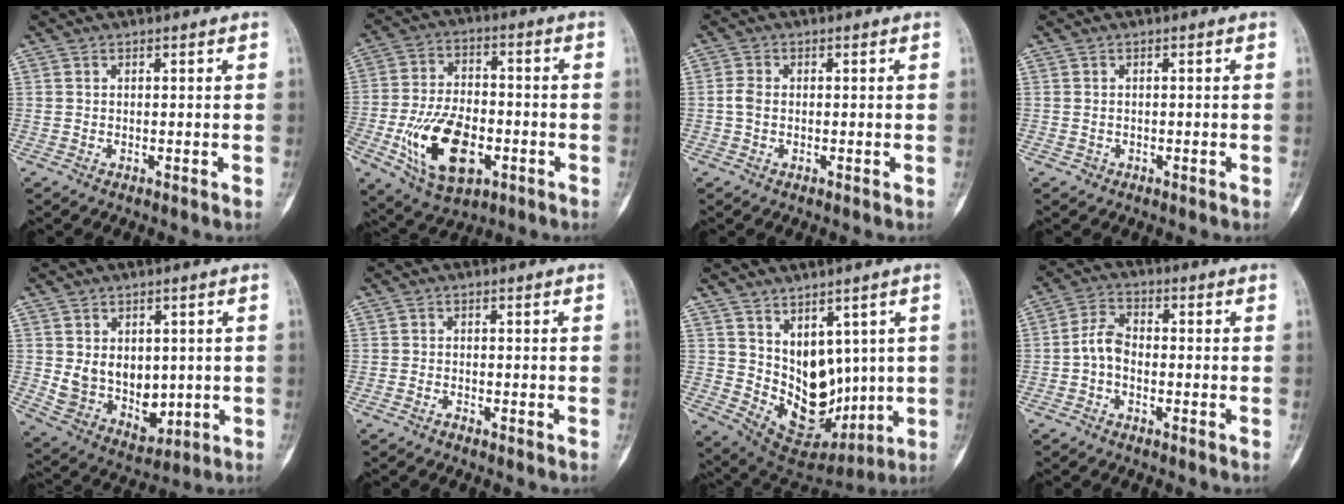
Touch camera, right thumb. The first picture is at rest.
{"total": 16.8, "force": [-5.4, 9.6, 12.6], "torque": [-0.214, 0.017, -0.087]}
{"total": 2.4, "force": [-0.1, 1.7, 1.7], "torque": [-0.039, 0.004, -0.006]}
{"total": 0.7, "force": [-0.2, 0.6, 0.0], "torque": [0.004, 0.004, -0.001]}
{"total": 10.4, "force": [0.9, 7.8, 6.9], "torque": [-0.071, -0.020, 0.043]}
{"total": 0.7, "force": [-0.7, 0.1, 0.0], "torque": [0.000, -0.002, -0.015]}
{"total": 12.8, "force": [2.3, 9.1, 8.8], "torque": [-0.093, -0.027, 0.074]}
{"total": 4.7, "force": [-1.3, 2.9, 3.5], "torque": [-0.063, 0.019, -0.035]}